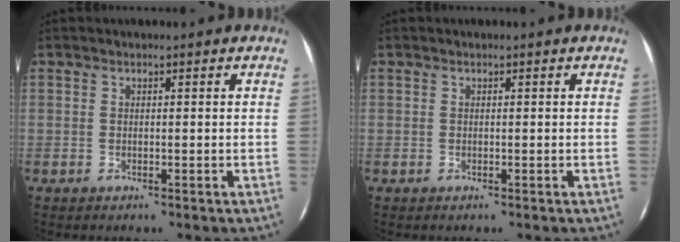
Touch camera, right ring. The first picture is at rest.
{"total": 0.0}